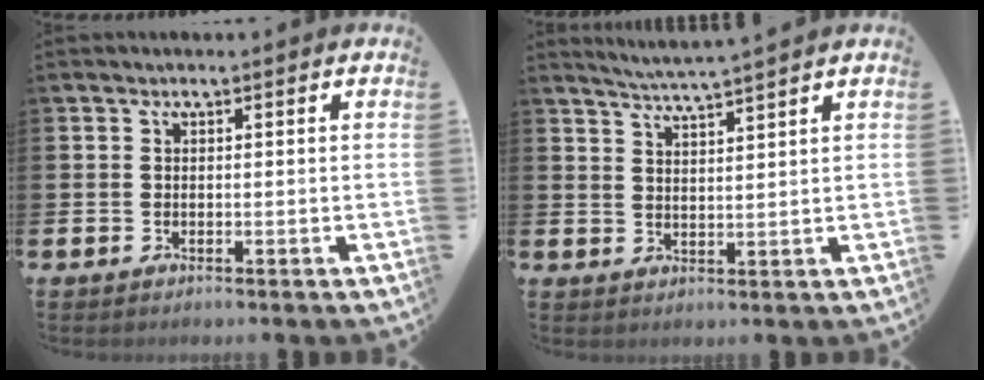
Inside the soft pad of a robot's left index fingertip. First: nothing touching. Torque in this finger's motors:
{"motor_torque": [-0.27, -0.21, -0.02, 0.00]}